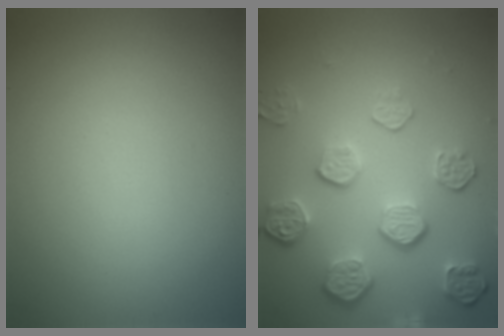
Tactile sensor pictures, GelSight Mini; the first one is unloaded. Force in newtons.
{"total": 5.6, "press": 3.9, "slide": 4.0}